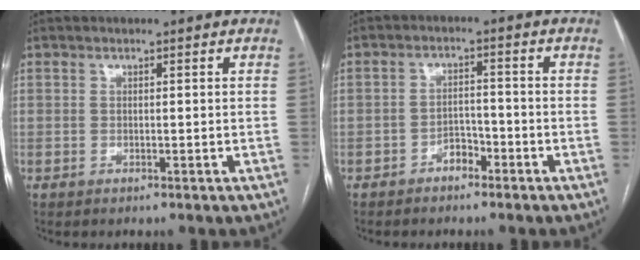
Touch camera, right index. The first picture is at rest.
{"total": 3.1, "force": [-2.1, 1.6, 1.5], "torque": [-0.021, 0.007, -0.037]}